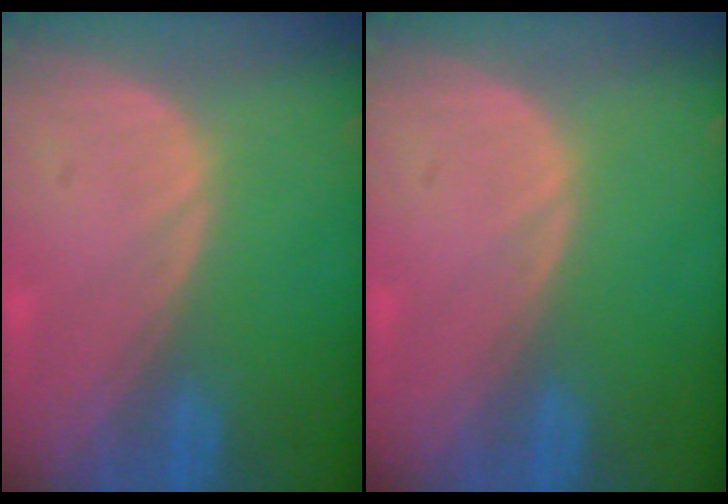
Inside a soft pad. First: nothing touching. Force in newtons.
{"total": 0.0}